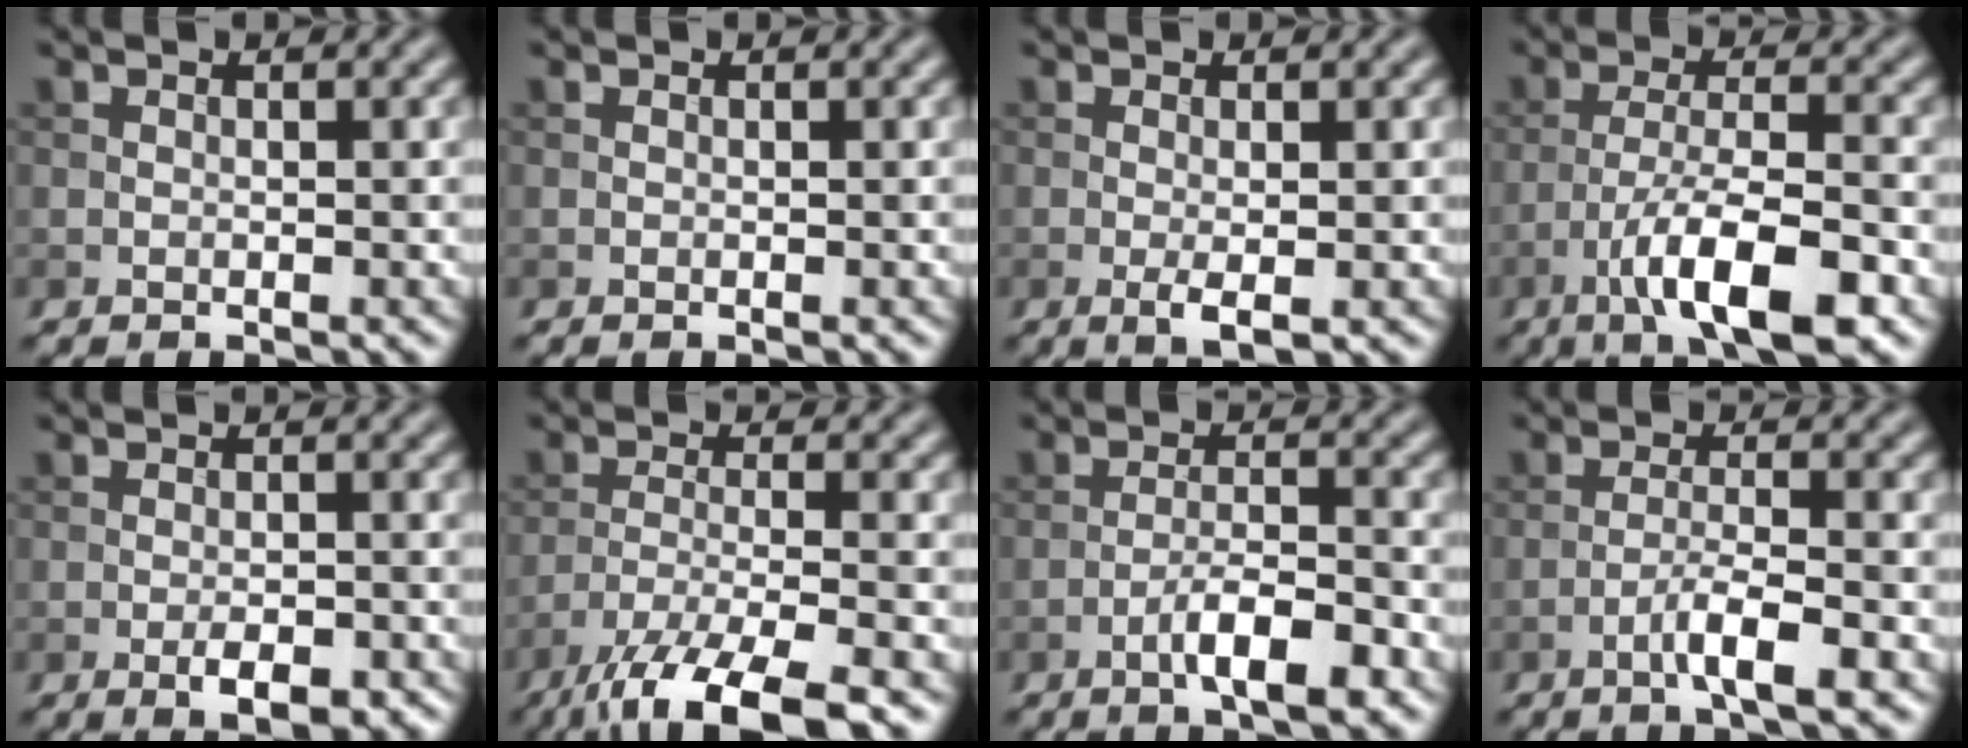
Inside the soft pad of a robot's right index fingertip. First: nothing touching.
{"total": 0.0}
{"total": 1.8, "force": [-0.3, 0.3, 1.7], "torque": [-0.032, -0.005, -0.006]}
{"total": 8.5, "force": [-4.5, 2.2, 6.9], "torque": [-0.117, 0.006, -0.080]}
{"total": 3.2, "force": [-1.6, 1.2, 2.5], "torque": [-0.041, -0.004, -0.022]}
{"total": 8.6, "force": [-6.0, 2.0, 5.9], "torque": [-0.102, -0.008, -0.117]}
{"total": 4.5, "force": [-2.4, 1.0, 3.7], "torque": [-0.066, 0.007, -0.042]}
{"total": 3.8, "force": [-1.9, 0.5, 3.3], "torque": [-0.060, 0.008, -0.040]}